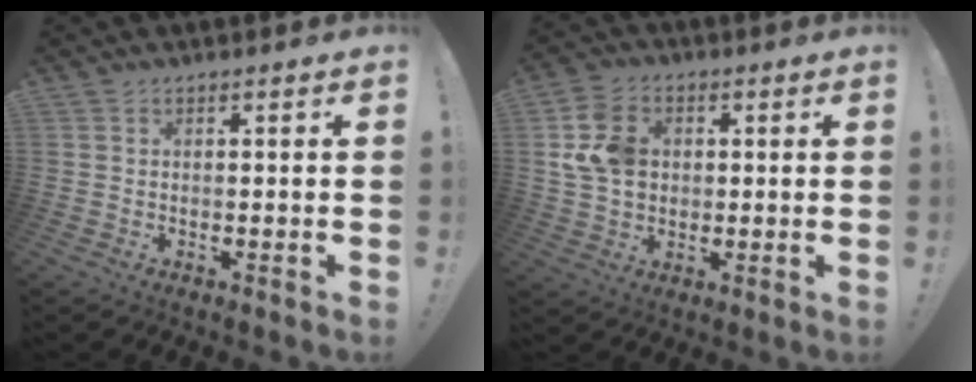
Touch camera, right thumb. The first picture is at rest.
{"total": 12.5, "force": [2.2, 9.9, 7.3], "torque": [-0.135, -0.003, 0.045]}